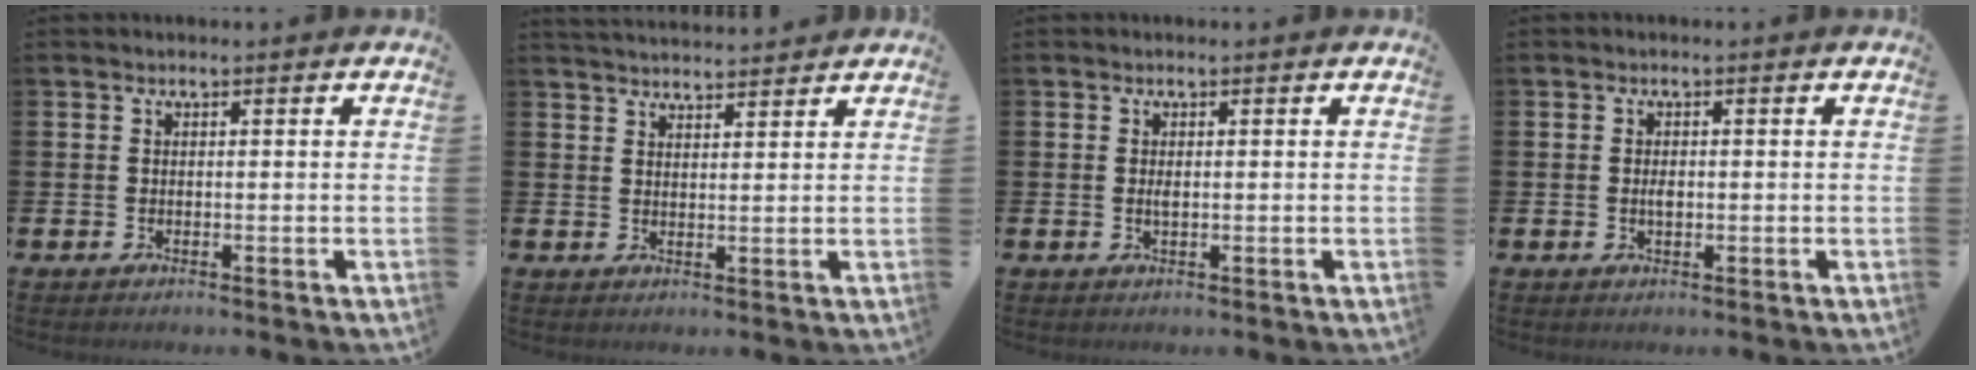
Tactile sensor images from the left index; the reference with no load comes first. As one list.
[{"total": 3.2, "force": [3.1, 0.3, 0.1], "torque": [-0.008, -0.015, 0.058]}, {"total": 0.9, "force": [0.1, 0.3, 0.8], "torque": [-0.009, -0.001, 0.000]}, {"total": 1.3, "force": [0.0, 0.6, 1.1], "torque": [-0.013, 0.000, -0.003]}]